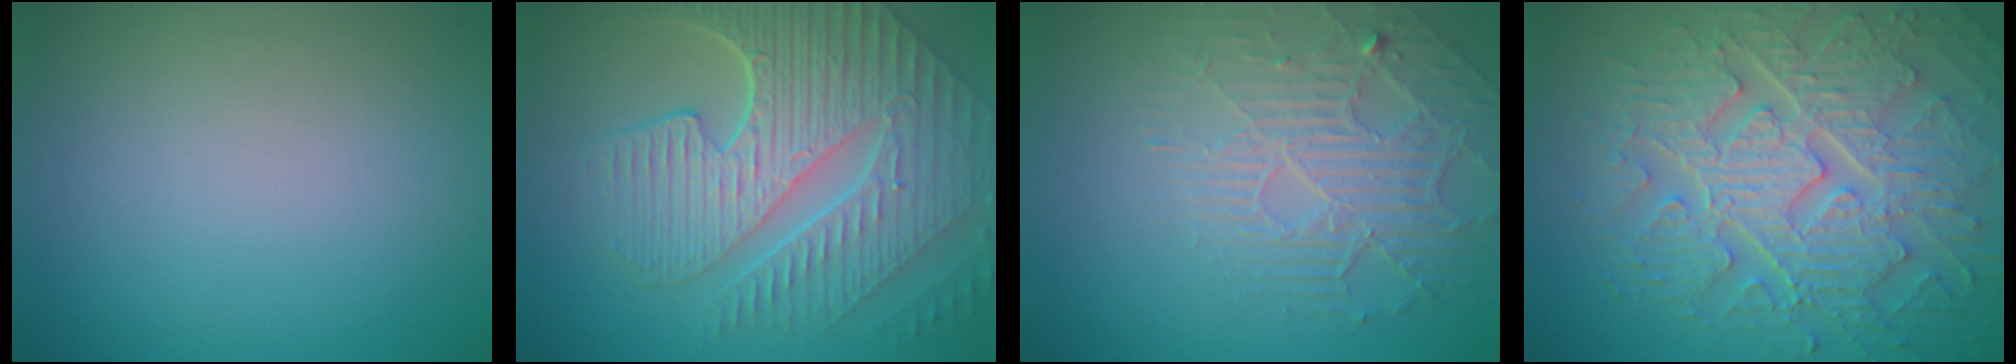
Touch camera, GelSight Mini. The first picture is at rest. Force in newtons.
{"total": 10.2, "press": 6.9, "slide": 7.5}
{"total": 3.1, "press": 2.8, "slide": 1.4}
{"total": 9.2, "press": 6.8, "slide": 6.2}